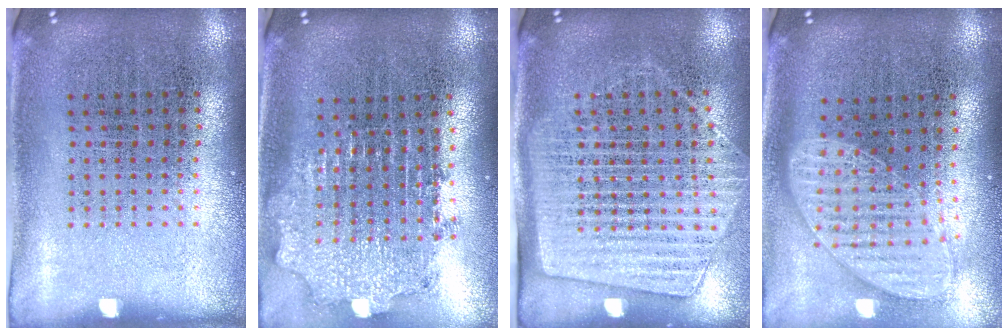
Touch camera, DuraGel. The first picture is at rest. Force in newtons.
{"total": 2.0, "press": 1.6, "slide": 1.3}
{"total": 1.7, "press": 1.4, "slide": 1.0}
{"total": 1.5, "press": 1.3, "slide": 0.8}